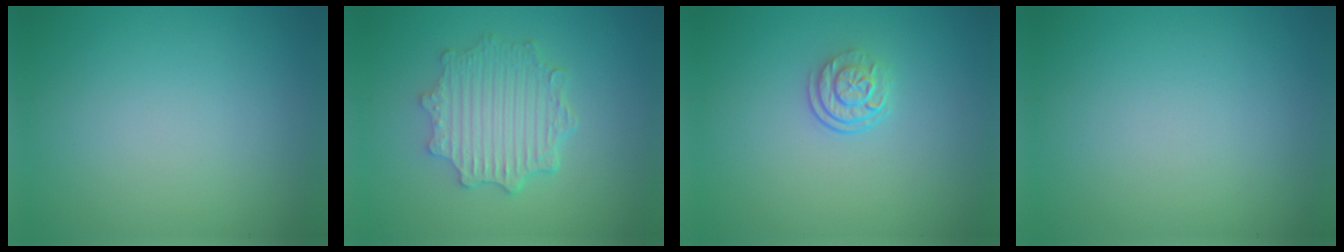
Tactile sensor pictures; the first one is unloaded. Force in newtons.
{"total": 4.5, "press": 3.6, "slide": 2.6}
{"total": 2.5, "press": 1.8, "slide": 1.8}
{"total": 0.0}